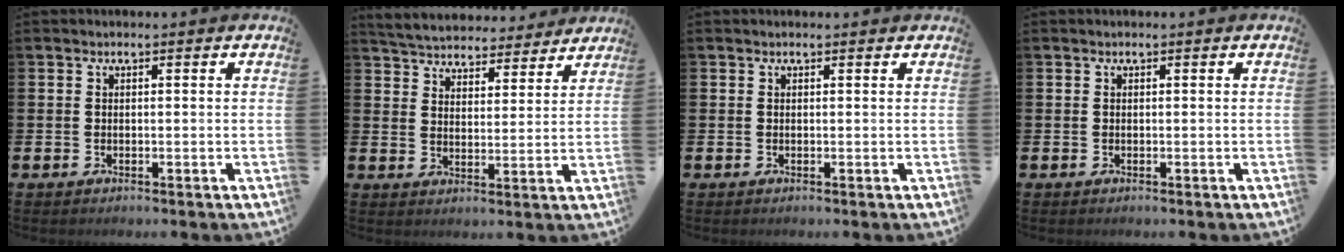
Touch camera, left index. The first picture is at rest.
{"total": 5.3, "force": [5.2, 1.2, 0.0], "torque": [-0.031, -0.035, 0.092]}
{"total": 0.0}
{"total": 0.0}